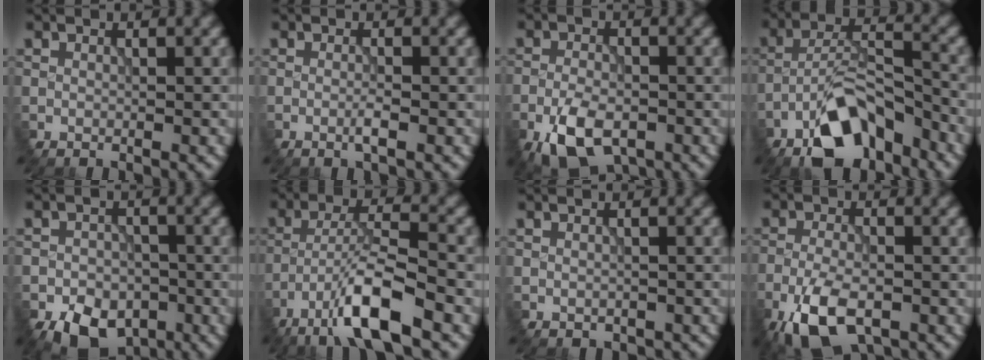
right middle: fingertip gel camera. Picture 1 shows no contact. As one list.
[{"total": 1.0, "force": [-0.7, -0.3, 0.6], "torque": [-0.008, -0.004, -0.015]}, {"total": 5.9, "force": [-3.8, 2.7, 3.6], "torque": [-0.070, -0.010, -0.076]}, {"total": 8.8, "force": [-6.4, 3.1, 5.2], "torque": [-0.077, 0.008, -0.124]}, {"total": 6.4, "force": [-4.1, 3.9, 2.9], "torque": [-0.043, -0.020, -0.063]}, {"total": 7.5, "force": [-5.2, 1.1, 5.4], "torque": [-0.090, 0.006, -0.099]}, {"total": 1.1, "force": [-0.6, 0.8, 0.3], "torque": [-0.005, -0.011, -0.008]}, {"total": 6.5, "force": [-4.3, 2.7, 4.0], "torque": [-0.084, -0.013, -0.088]}]